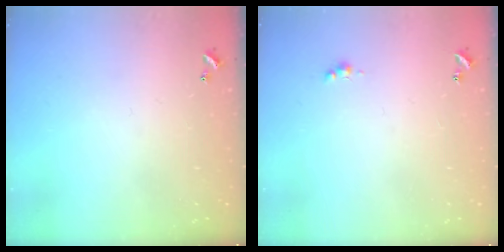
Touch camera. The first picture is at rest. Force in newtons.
{"total": 1.1, "press": 1.1, "slide": 0.3}